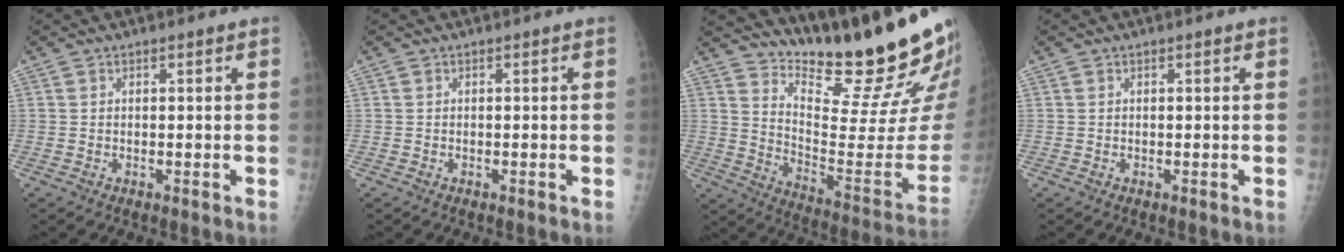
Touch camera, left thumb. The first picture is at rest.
{"total": 0.0}
{"total": 24.1, "force": [19.3, 3.9, 13.9], "torque": [-0.179, -0.155, 0.286]}
{"total": 0.0}